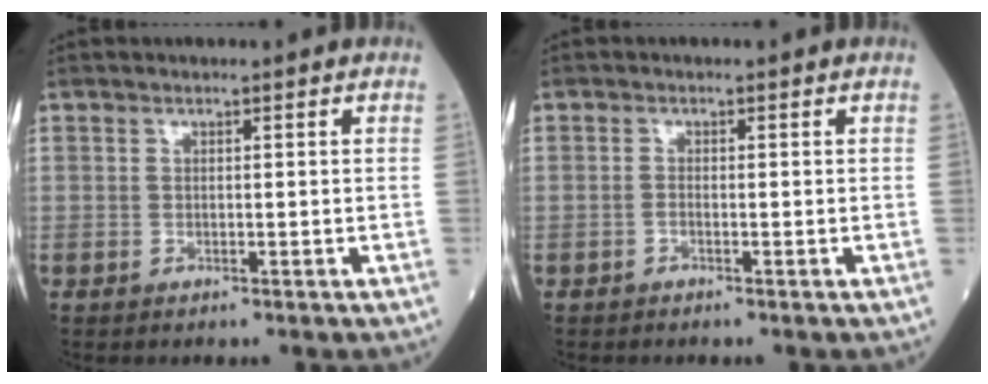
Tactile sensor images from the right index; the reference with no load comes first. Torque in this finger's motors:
{"motor_torque": [0.00, -0.05, 0.06, -0.01]}